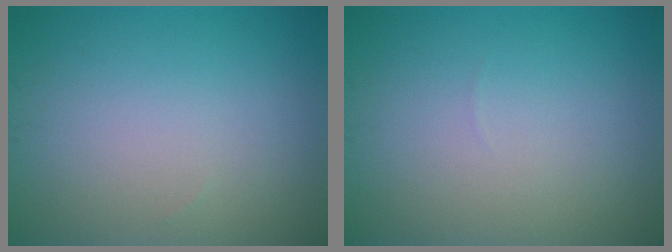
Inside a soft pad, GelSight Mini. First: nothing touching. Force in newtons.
{"total": 0.0}